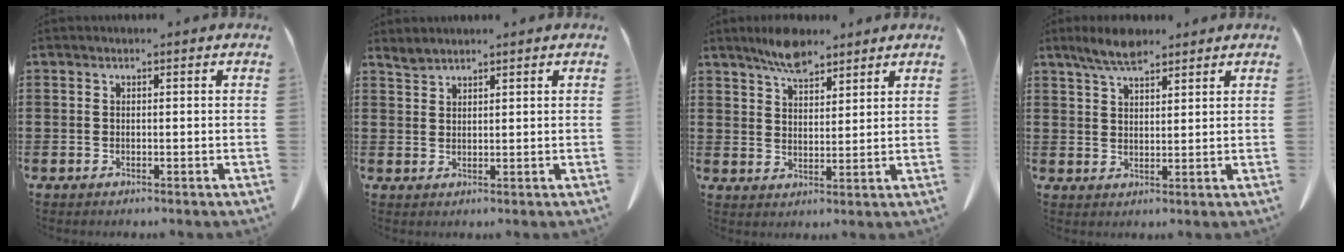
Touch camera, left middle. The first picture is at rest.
{"total": 1.6, "force": [1.6, 0.2, 0.3], "torque": [-0.010, -0.002, 0.031]}
{"total": 5.5, "force": [4.8, 1.8, 2.2], "torque": [-0.055, -0.009, 0.089]}
{"total": 5.2, "force": [4.2, 1.5, 2.7], "torque": [-0.064, -0.006, 0.076]}